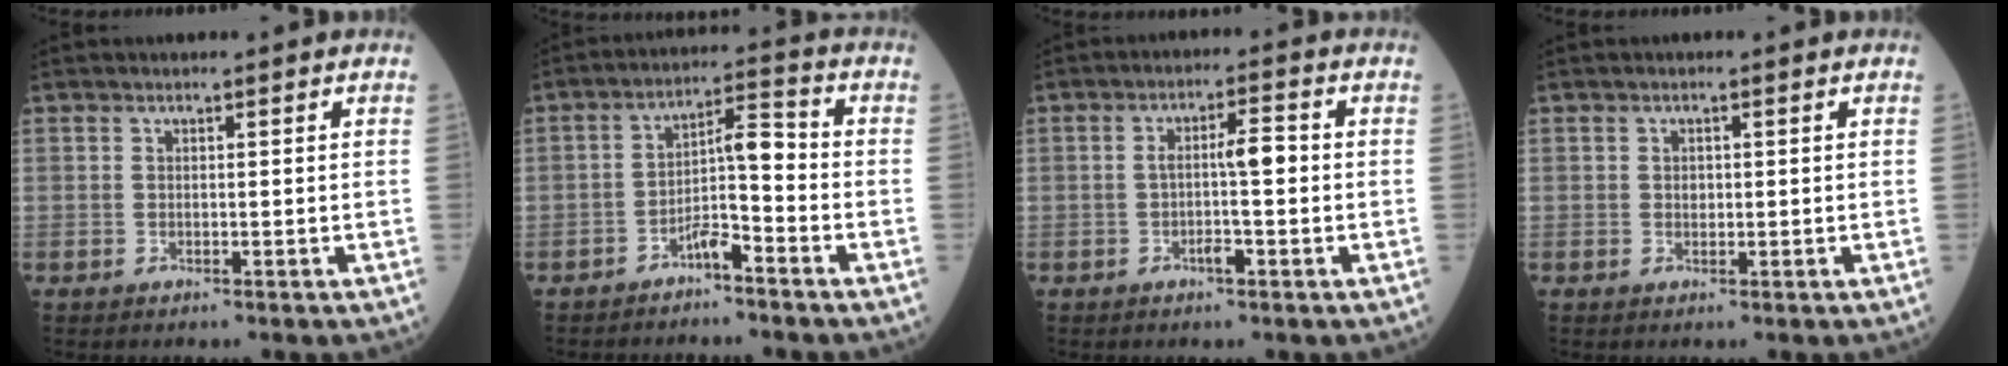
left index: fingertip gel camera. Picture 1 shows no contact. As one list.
[{"total": 5.5, "force": [-2.9, 1.1, 4.5], "torque": [-0.081, 0.023, -0.049]}, {"total": 4.8, "force": [-0.6, 0.8, 4.7], "torque": [-0.083, 0.010, -0.011]}, {"total": 0.9, "force": [0.0, 0.7, 0.5], "torque": [-0.008, 0.001, 0.002]}]